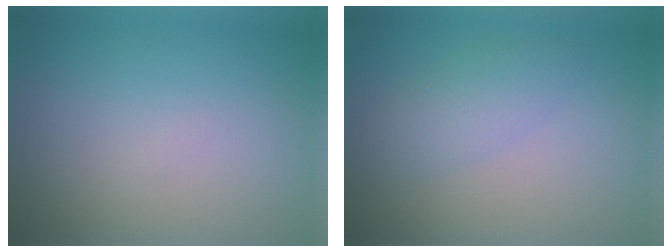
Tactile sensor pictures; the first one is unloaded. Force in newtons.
{"total": 2.5, "press": 2.5, "slide": 0.1}